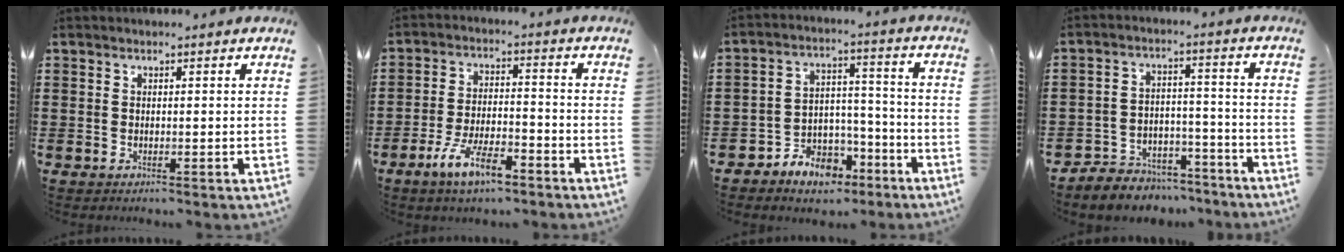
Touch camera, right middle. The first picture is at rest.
{"total": 7.9, "force": [-5.2, 2.3, 5.5], "torque": [-0.111, 0.004, -0.097]}
{"total": 6.4, "force": [-5.2, 3.6, 1.1], "torque": [-0.020, 0.026, -0.100]}
{"total": 6.1, "force": [-5.8, 1.6, 0.1], "torque": [0.000, 0.020, -0.118]}